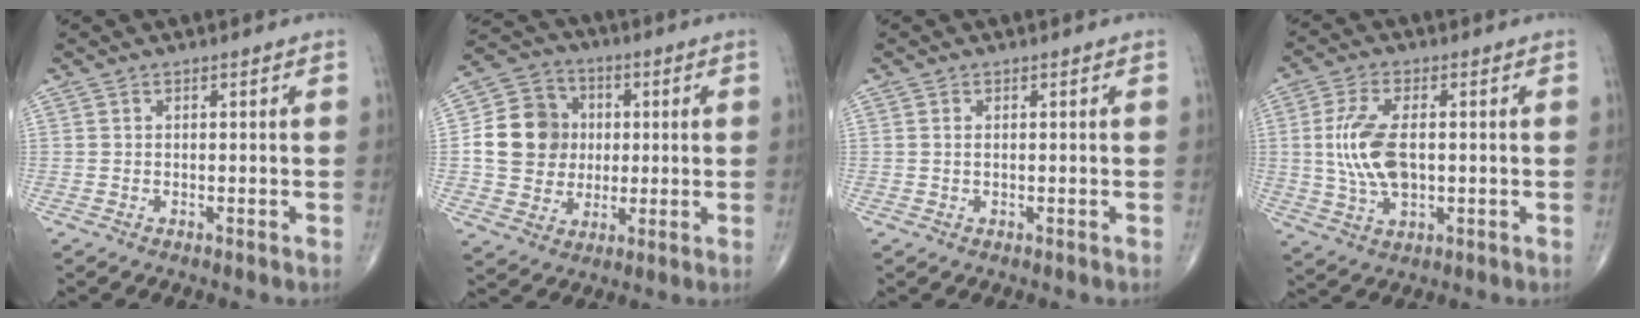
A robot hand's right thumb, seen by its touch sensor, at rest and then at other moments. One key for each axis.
{"total": 13.6, "fx": 1.0, "fy": 12.0, "fz": 6.2, "tx": -0.084, "ty": 0.016, "tz": 0.017}
{"total": 0.7, "fx": 0.2, "fy": 0.3, "fz": 0.6, "tx": -0.015, "ty": 0.003, "tz": 0.005}
{"total": 10.7, "fx": 0.5, "fy": 5.4, "fz": 9.2, "tx": -0.196, "ty": -0.002, "tz": 0.014}